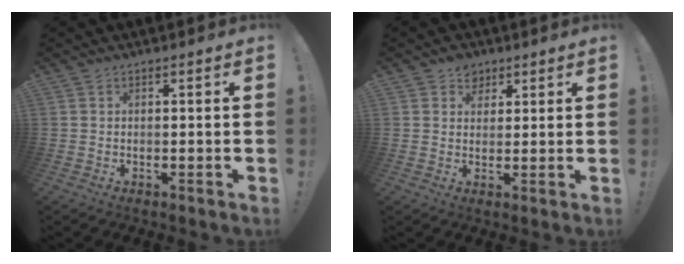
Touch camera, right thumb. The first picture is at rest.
{"total": 4.7, "force": [2.9, 3.6, 0.6], "torque": [0.002, -0.020, 0.054]}